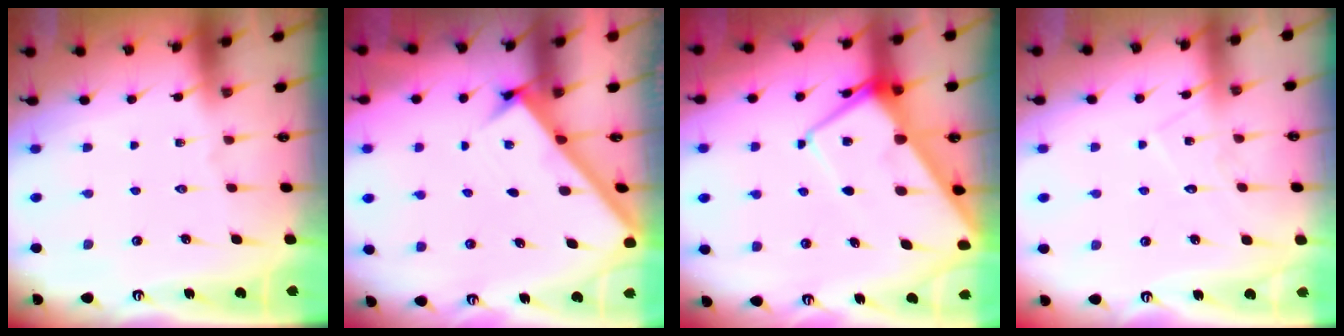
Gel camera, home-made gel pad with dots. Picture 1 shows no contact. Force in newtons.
{"total": 2.4, "press": 2.4, "slide": 0.2}
{"total": 10.4, "press": 10.3, "slide": 1.0}
{"total": 6.7, "press": 6.7, "slide": 0.5}